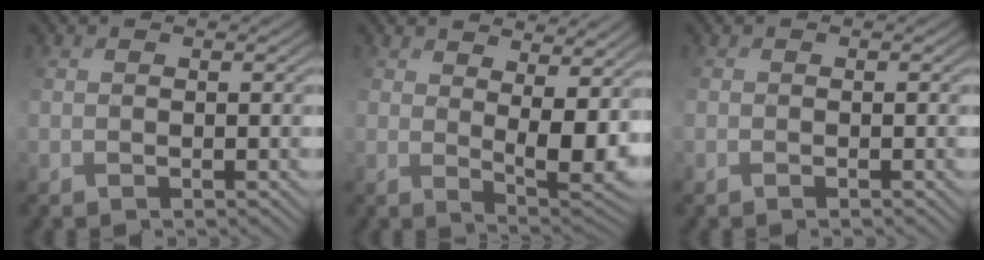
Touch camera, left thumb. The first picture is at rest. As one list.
[{"total": 8.5, "force": [3.6, 4.0, 6.6], "torque": [-0.134, -0.016, 0.082]}, {"total": 0.7, "force": [-0.6, 0.2, 0.1], "torque": [-0.001, -0.002, -0.013]}]